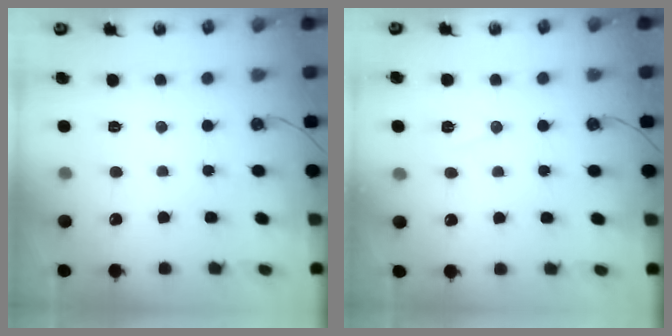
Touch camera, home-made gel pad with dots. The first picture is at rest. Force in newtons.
{"total": 7.7, "press": 6.4, "slide": 4.3}